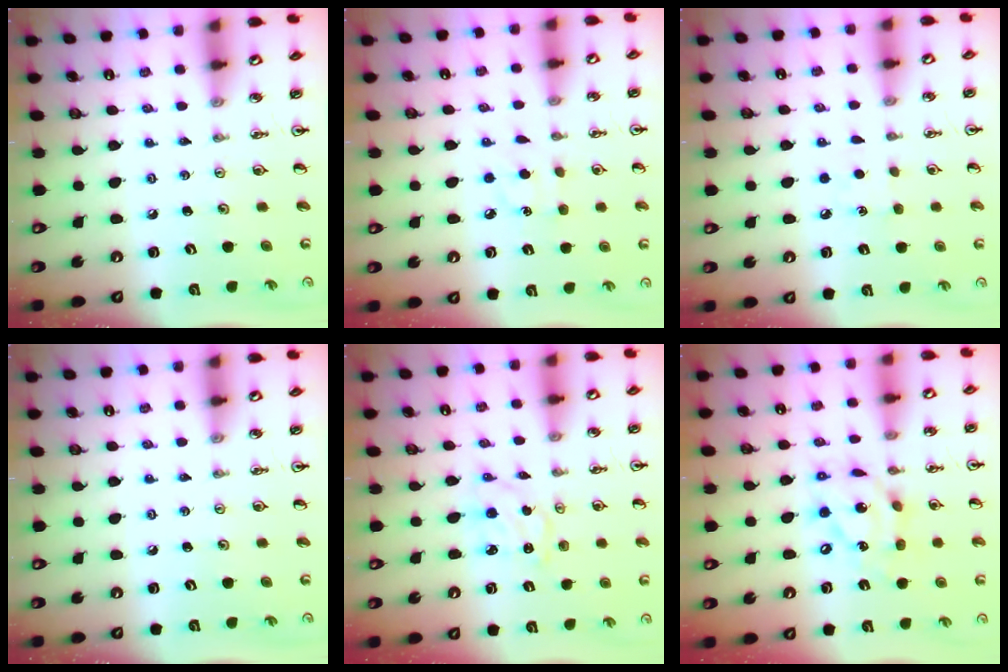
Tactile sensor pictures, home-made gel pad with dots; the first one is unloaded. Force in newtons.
{"total": 5.4, "press": 5.3, "slide": 0.6}
{"total": 4.0, "press": 4.0, "slide": 0.4}
{"total": 0.0}
{"total": 2.5, "press": 2.5, "slide": 0.3}
{"total": 13.9, "press": 13.9, "slide": 1.4}